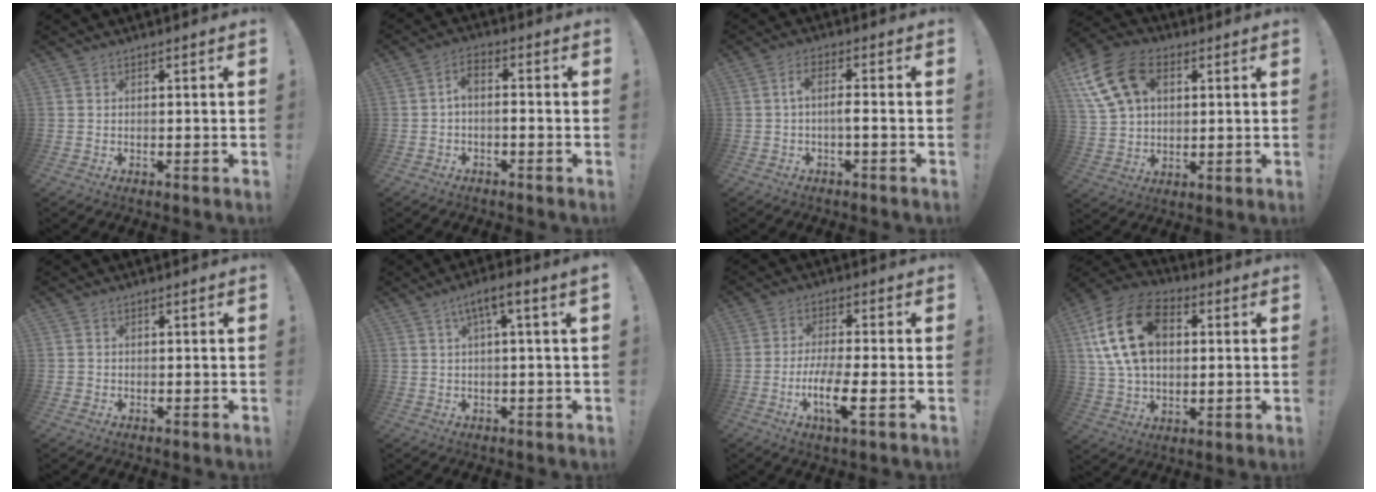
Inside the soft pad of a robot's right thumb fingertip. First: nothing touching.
{"total": 3.6, "force": [-1.0, 1.7, 3.1], "torque": [-0.065, -0.001, -0.018]}
{"total": 4.6, "force": [-0.6, 0.9, 4.5], "torque": [-0.083, -0.001, -0.012]}
{"total": 17.5, "force": [6.8, 12.3, 10.5], "torque": [-0.196, -0.021, 0.129]}
{"total": 0.8, "force": [-0.4, 0.7, 0.0], "torque": [0.000, 0.003, -0.008]}
{"total": 5.6, "force": [1.6, 0.0, 5.4], "torque": [-0.101, -0.002, 0.024]}
{"total": 10.6, "force": [-3.5, 2.4, 9.7], "torque": [-0.194, -0.004, -0.066]}
{"total": 20.8, "force": [5.2, 13.9, 14.5], "torque": [-0.262, -0.005, 0.097]}